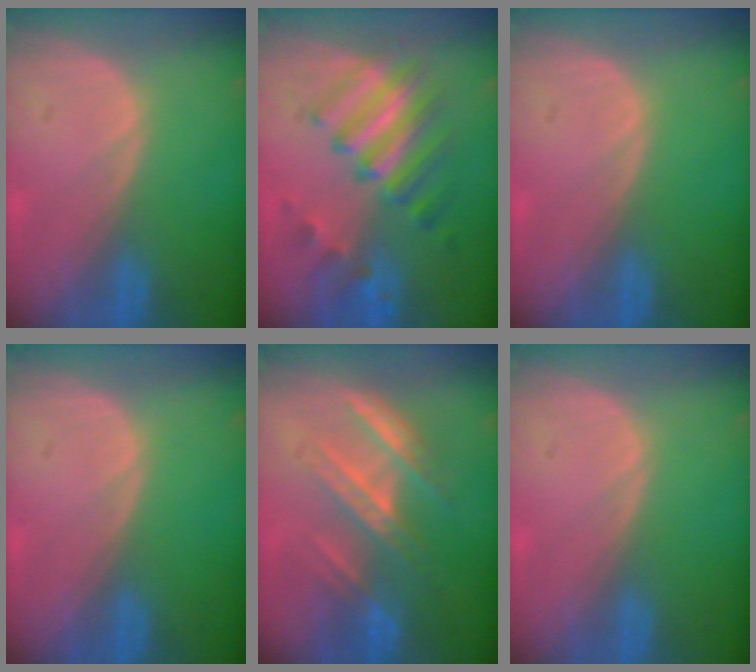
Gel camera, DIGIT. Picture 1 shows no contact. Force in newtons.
{"total": 8.0, "press": 7.9, "slide": 1.3}
{"total": 0.0}
{"total": 0.0}
{"total": 7.2, "press": 6.7, "slide": 2.6}
{"total": 0.0}